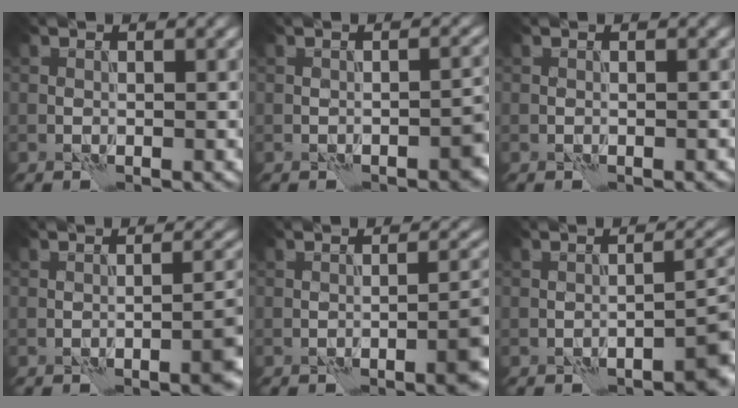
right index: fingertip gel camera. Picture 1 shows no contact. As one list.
[{"total": 2.8, "force": [-1.4, 1.1, 2.2], "torque": [-0.026, 0.007, -0.019]}, {"total": 0.0}, {"total": 4.0, "force": [-2.0, 0.9, 3.3], "torque": [-0.039, 0.009, -0.029]}, {"total": 4.9, "force": [-2.2, 1.3, 4.2], "torque": [-0.048, 0.009, -0.031]}, {"total": 4.0, "force": [-2.4, 0.8, 3.1], "torque": [-0.034, 0.016, -0.034]}]